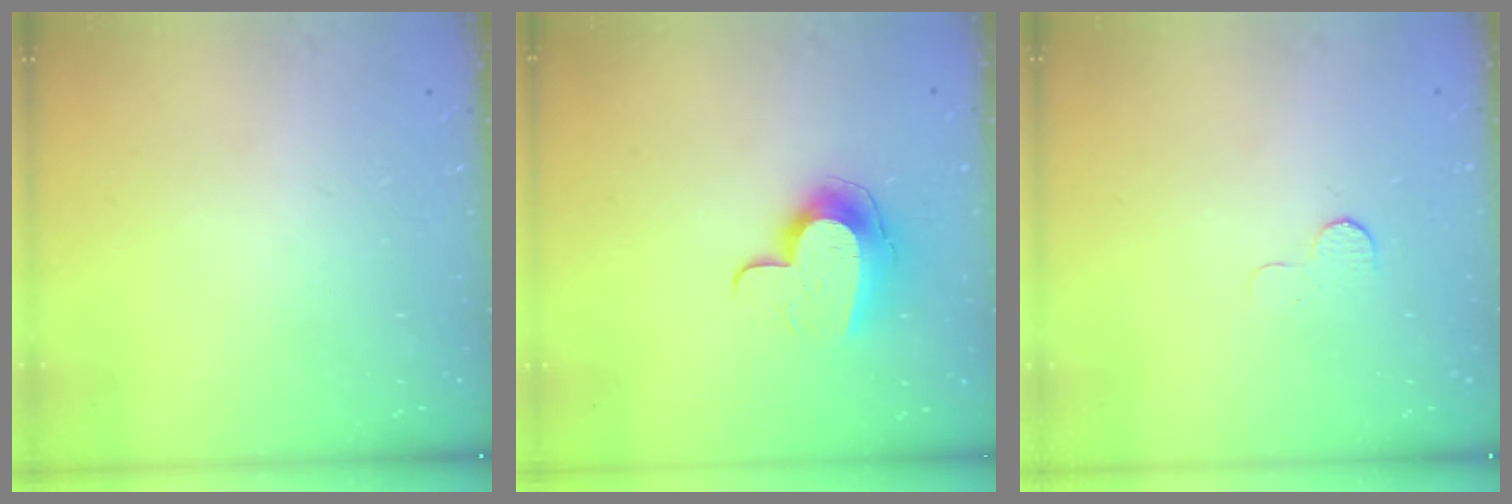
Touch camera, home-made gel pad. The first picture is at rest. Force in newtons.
{"total": 10.8, "press": 10.8, "slide": 0.9}
{"total": 3.7, "press": 3.7, "slide": 0.3}